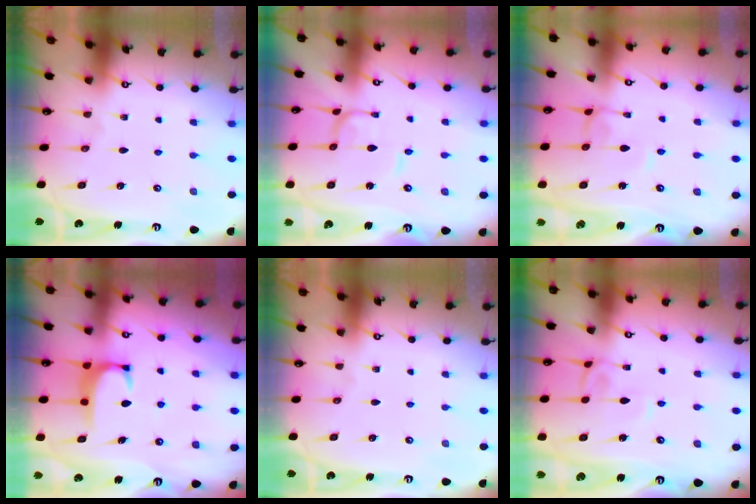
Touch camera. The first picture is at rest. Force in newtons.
{"total": 1.7, "press": 1.7, "slide": 0.2}
{"total": 1.5, "press": 1.5, "slide": 0.3}
{"total": 2.4, "press": 2.4, "slide": 0.6}
{"total": 0.0}
{"total": 2.9, "press": 2.9, "slide": 0.2}